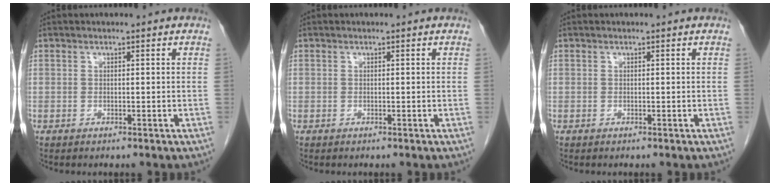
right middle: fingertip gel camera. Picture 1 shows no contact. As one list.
[{"total": 0.0}, {"total": 0.0}]